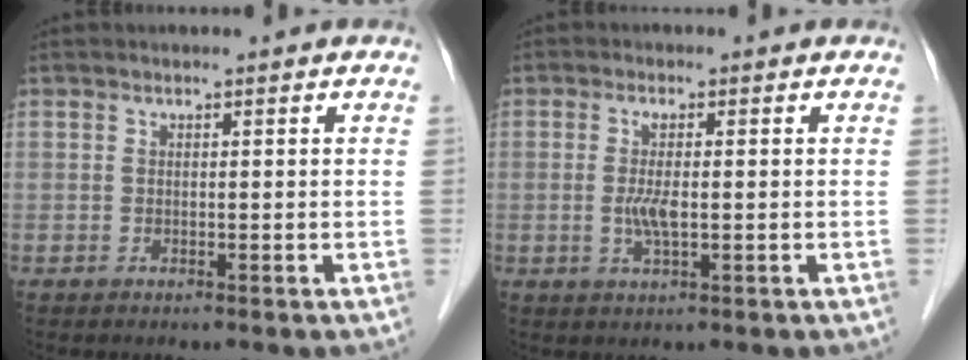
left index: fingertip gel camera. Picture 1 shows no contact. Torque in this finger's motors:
{"motor_torque": [0.25, 0.20, 0.13, 0.04]}